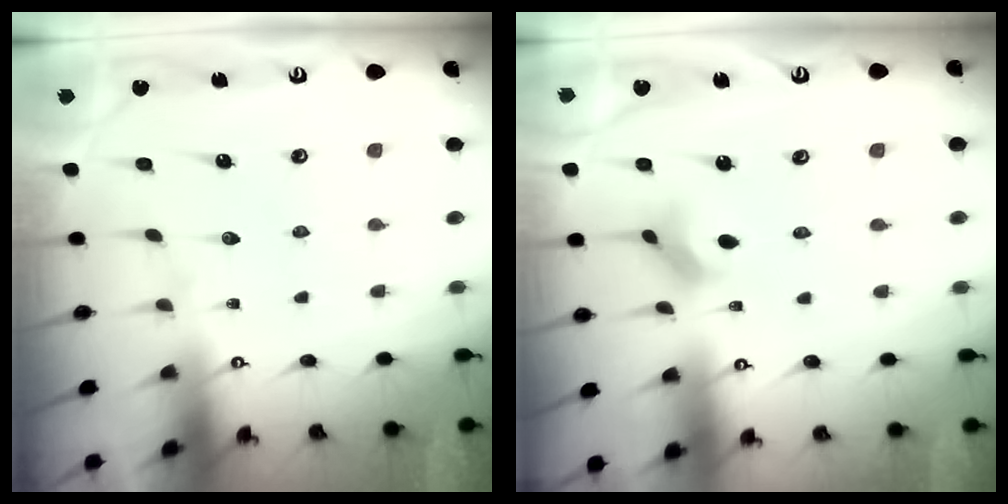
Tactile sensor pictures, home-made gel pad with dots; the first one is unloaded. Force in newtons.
{"total": 2.7, "press": 2.6, "slide": 0.6}